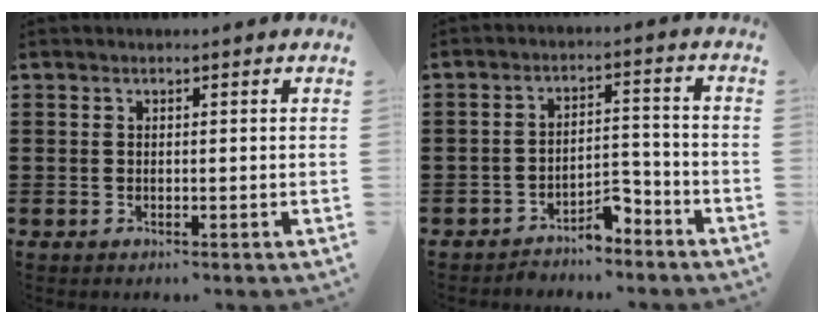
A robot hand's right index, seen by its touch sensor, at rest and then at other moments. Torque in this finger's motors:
{"motor_torque": [1.08, 1.06, 0.24, 0.04]}